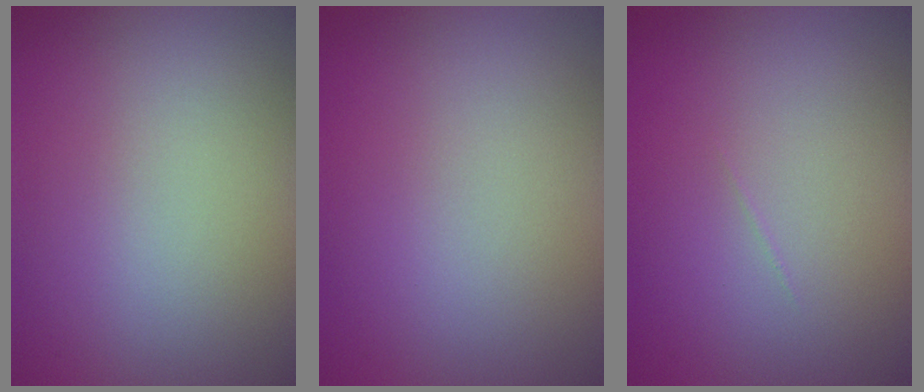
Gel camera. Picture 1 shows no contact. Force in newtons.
{"total": 0.0}
{"total": 0.0}